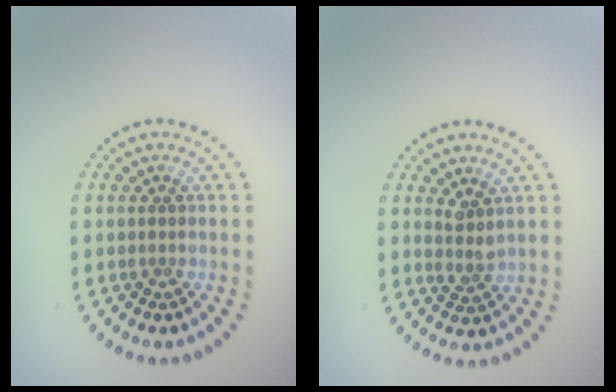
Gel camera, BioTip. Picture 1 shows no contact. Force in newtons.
{"total": 1.8, "press": 1.4, "slide": 1.2}